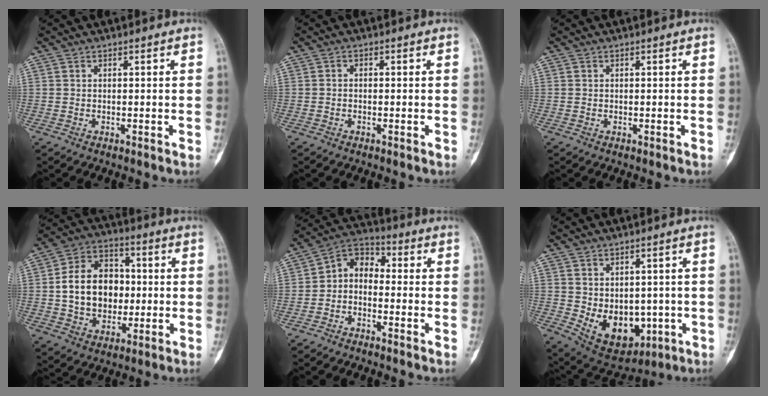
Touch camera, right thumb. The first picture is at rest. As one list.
[{"total": 0.7, "force": [-0.2, 0.5, 0.4], "torque": [0.000, 0.003, -0.007]}, {"total": 0.0}, {"total": 15.4, "force": [0.2, 11.7, 10.0], "torque": [-0.130, 0.021, 0.005]}, {"total": 7.1, "force": [-1.4, 5.2, 4.7], "torque": [-0.051, 0.037, -0.045]}, {"total": 11.8, "force": [-1.9, 8.2, 8.3], "torque": [-0.089, -0.005, 0.002]}]